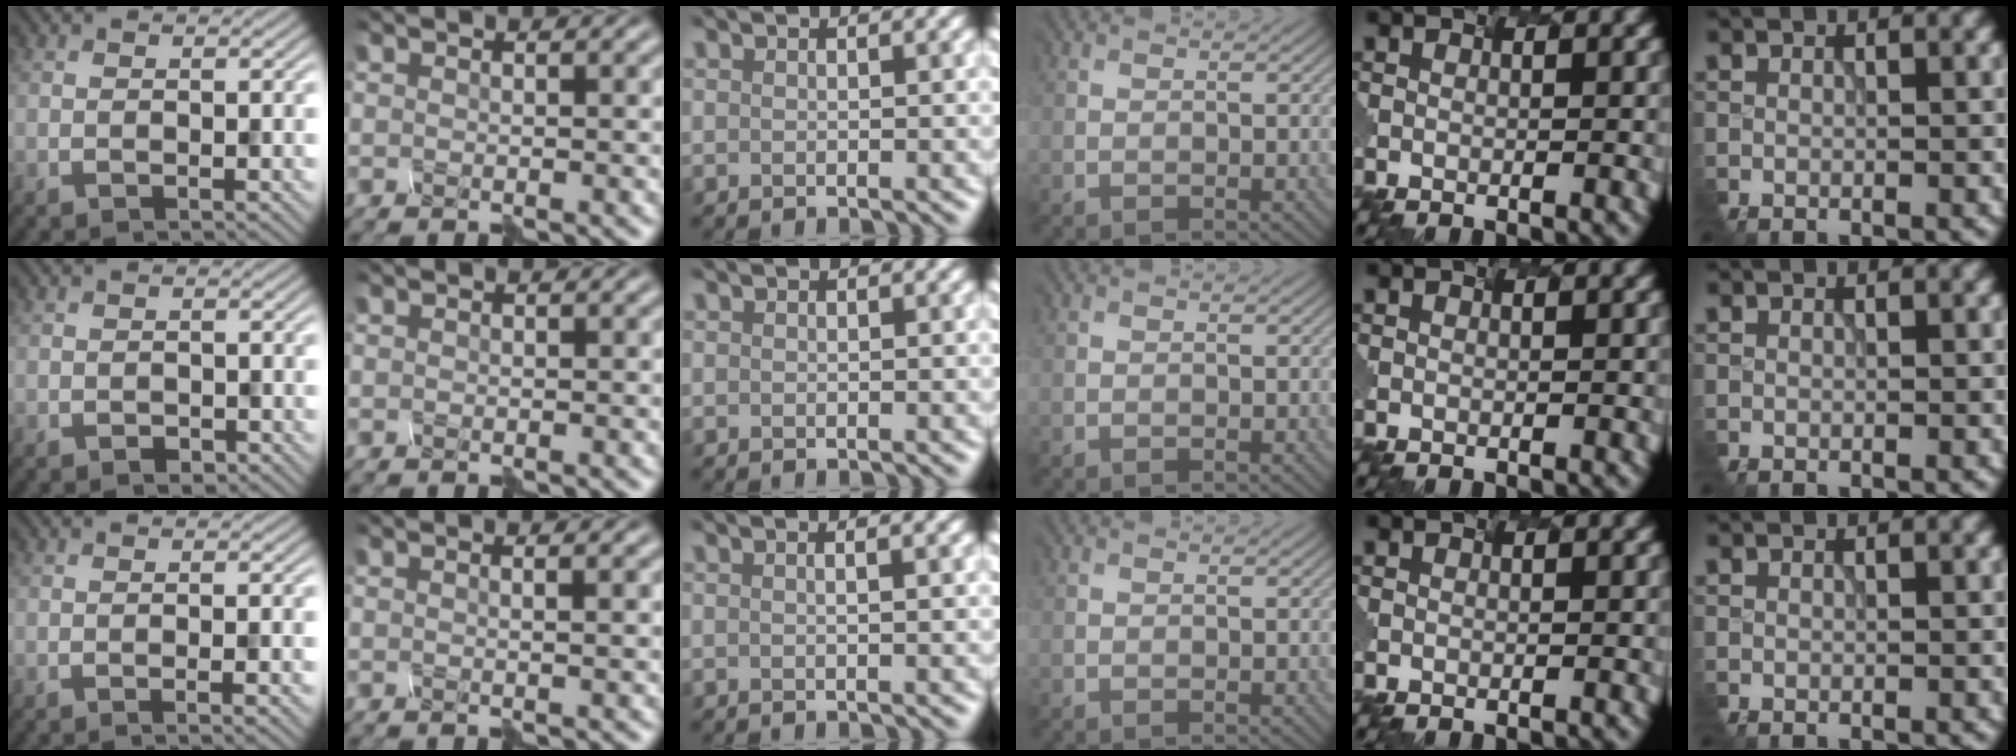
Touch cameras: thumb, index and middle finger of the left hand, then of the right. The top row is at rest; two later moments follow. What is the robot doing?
{"motion": "shake", "object": "plastic piggy bank"}